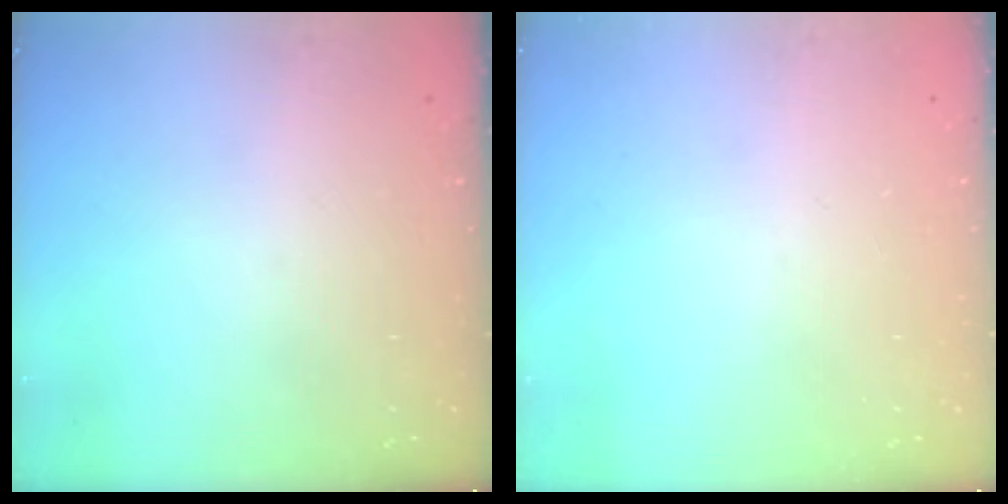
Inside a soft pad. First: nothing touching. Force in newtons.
{"total": 0.0}